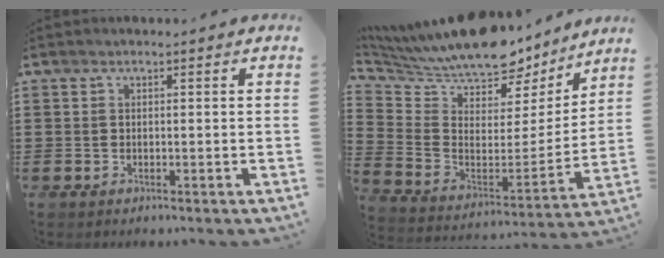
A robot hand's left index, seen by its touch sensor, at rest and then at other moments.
{"total": 10.5, "force": [10.0, 2.4, 2.1], "torque": [-0.081, -0.079, 0.168]}